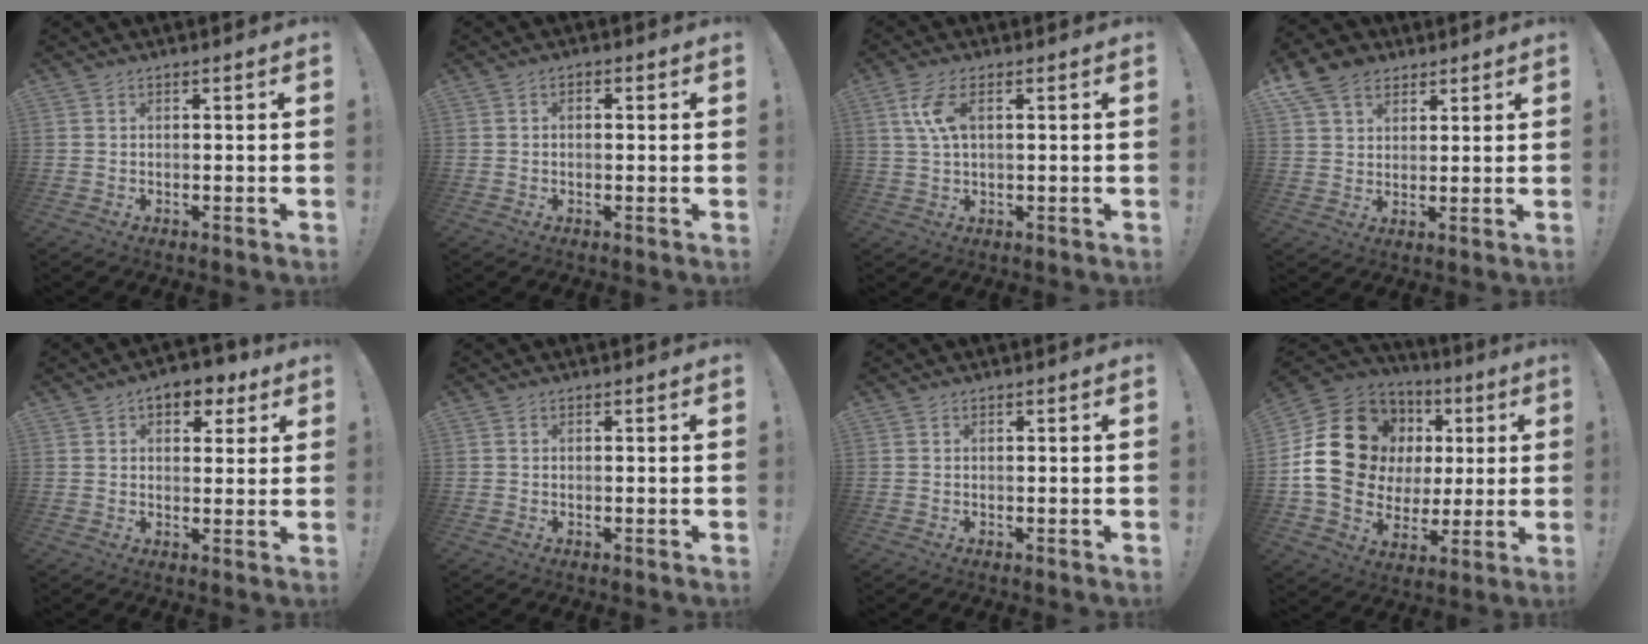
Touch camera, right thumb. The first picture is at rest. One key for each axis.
{"total": 1.2, "fx": -0.5, "fy": 0.8, "fz": 0.8, "tx": -0.008, "ty": 0.003, "tz": -0.011}
{"total": 7.1, "fx": 1.9, "fy": 2.9, "fz": 6.2, "tx": -0.131, "ty": 0.000, "tz": 0.033}
{"total": 9.9, "fx": 6.0, "fy": 7.0, "fz": 3.7, "tx": -0.064, "ty": -0.024, "tz": 0.120}
{"total": 7.1, "fx": 3.9, "fy": 4.5, "fz": 3.9, "tx": -0.037, "ty": -0.017, "tz": 0.065}
{"total": 0.0}
{"total": 0.0}
{"total": 22.8, "fx": 5.1, "fy": 18.8, "fz": 11.9, "tx": -0.185, "ty": -0.007, "tz": 0.133}